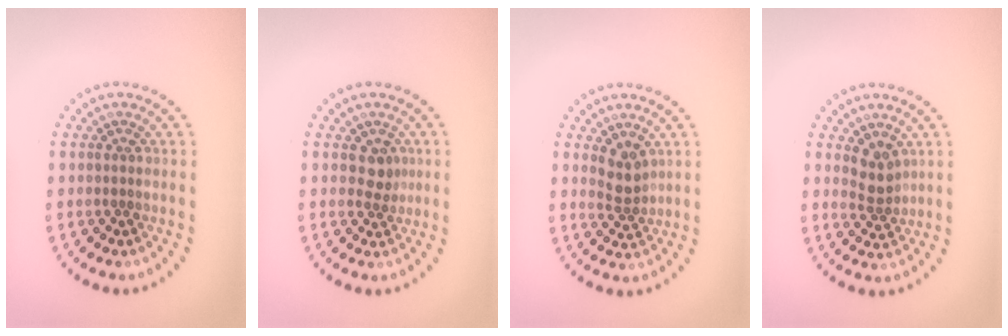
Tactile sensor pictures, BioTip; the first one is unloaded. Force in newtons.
{"total": 1.6, "press": 1.4, "slide": 0.7}
{"total": 2.2, "press": 1.8, "slide": 1.2}
{"total": 2.2, "press": 1.8, "slide": 1.2}